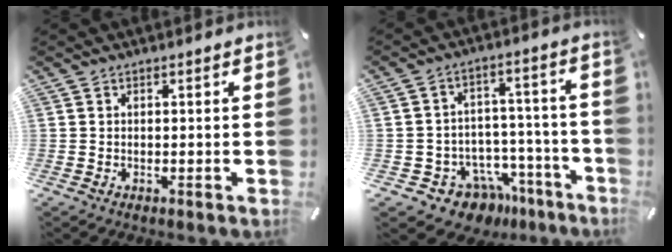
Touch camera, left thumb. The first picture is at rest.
{"total": 8.1, "force": [-4.9, 6.2, 1.8], "torque": [-0.028, 0.030, -0.078]}